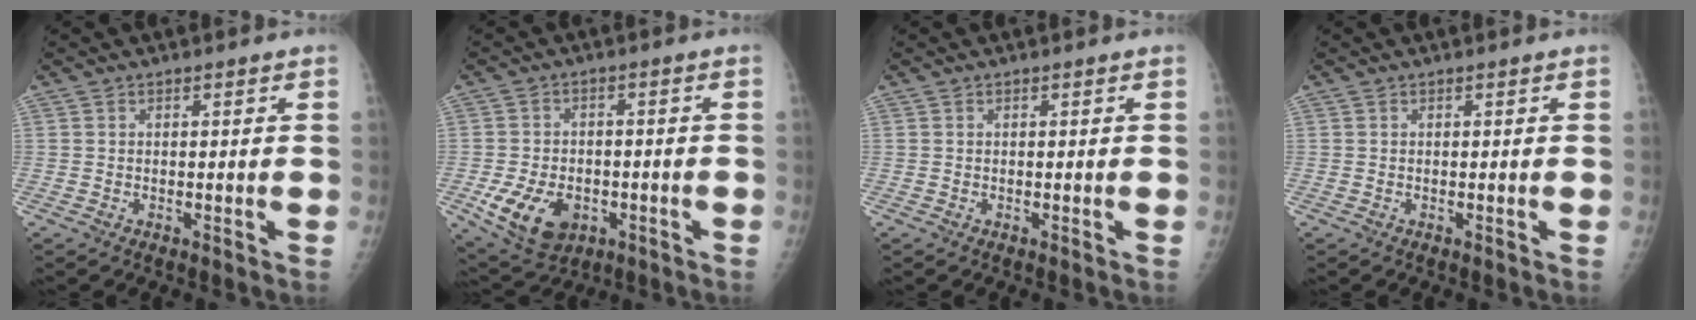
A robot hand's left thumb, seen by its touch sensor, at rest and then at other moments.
{"total": 11.6, "force": [-4.1, 8.1, 7.1], "torque": [-0.115, 0.011, -0.055]}
{"total": 0.0}
{"total": 0.0}